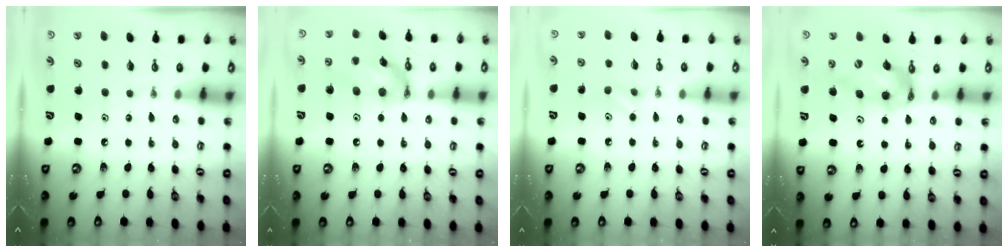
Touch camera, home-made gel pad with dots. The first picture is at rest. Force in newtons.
{"total": 14.2, "press": 14.1, "slide": 1.7}
{"total": 4.9, "press": 4.9, "slide": 0.6}
{"total": 10.9, "press": 10.8, "slide": 1.0}